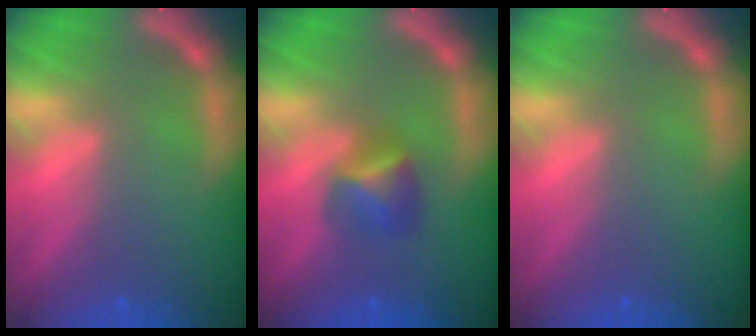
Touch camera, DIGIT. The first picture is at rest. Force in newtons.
{"total": 2.9}
{"total": 0.0}